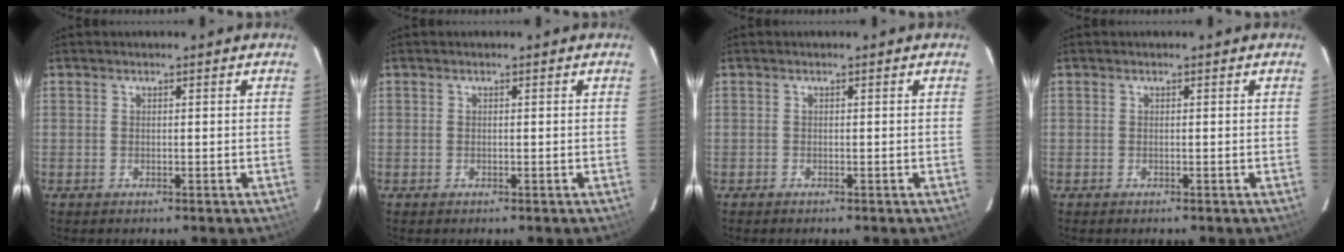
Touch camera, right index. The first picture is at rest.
{"total": 0.0}
{"total": 0.0}
{"total": 0.0}